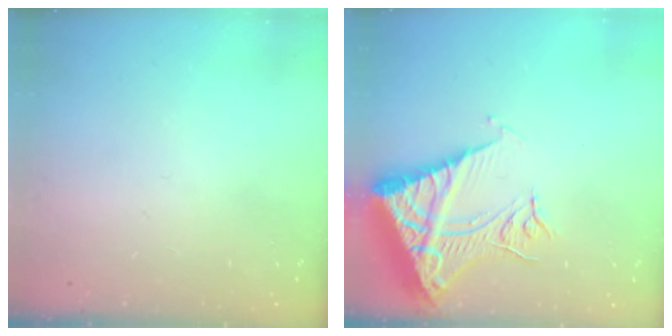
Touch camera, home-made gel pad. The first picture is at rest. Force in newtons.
{"total": 14.5, "press": 14.4, "slide": 1.8}